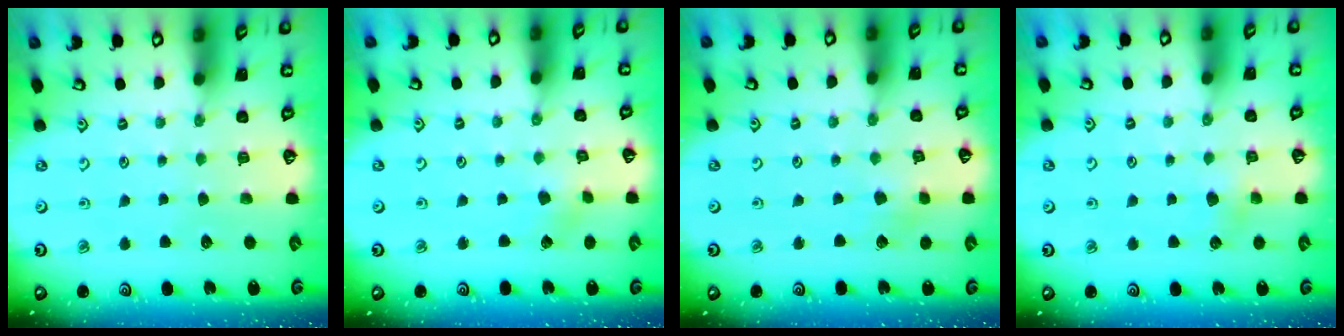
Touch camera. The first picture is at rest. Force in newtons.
{"total": 1.8, "press": 1.7, "slide": 0.6}
{"total": 2.3, "press": 2.3, "slide": 0.4}
{"total": 4.1, "press": 4.0, "slide": 0.7}